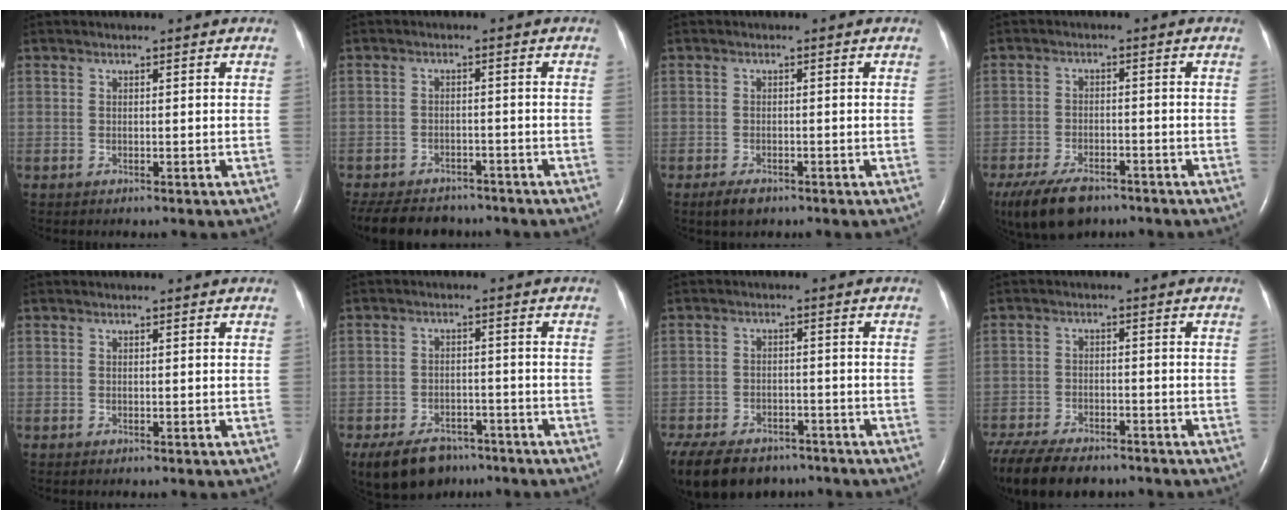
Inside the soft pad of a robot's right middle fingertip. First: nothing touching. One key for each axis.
{"total": 13.2, "fx": -11.0, "fy": 5.7, "fz": 4.5, "tx": -0.106, "ty": -0.005, "tz": -0.145}
{"total": 2.5, "fx": -1.7, "fy": 1.1, "fz": 1.5, "tx": -0.037, "ty": -0.004, "tz": -0.024}
{"total": 9.3, "fx": -6.8, "fy": 4.1, "fz": 4.8, "tx": -0.092, "ty": -0.010, "tz": -0.113}
{"total": 0.0}
{"total": 10.2, "fx": -7.4, "fy": 5.7, "fz": 4.1, "tx": -0.079, "ty": 0.000, "tz": -0.114}
{"total": 19.2, "fx": -13.9, "fy": 10.3, "fz": 8.4, "tx": -0.248, "ty": -0.029, "tz": -0.196}
{"total": 15.1, "fx": -12.0, "fy": 5.7, "fz": 7.3, "tx": -0.176, "ty": -0.024, "tz": -0.184}